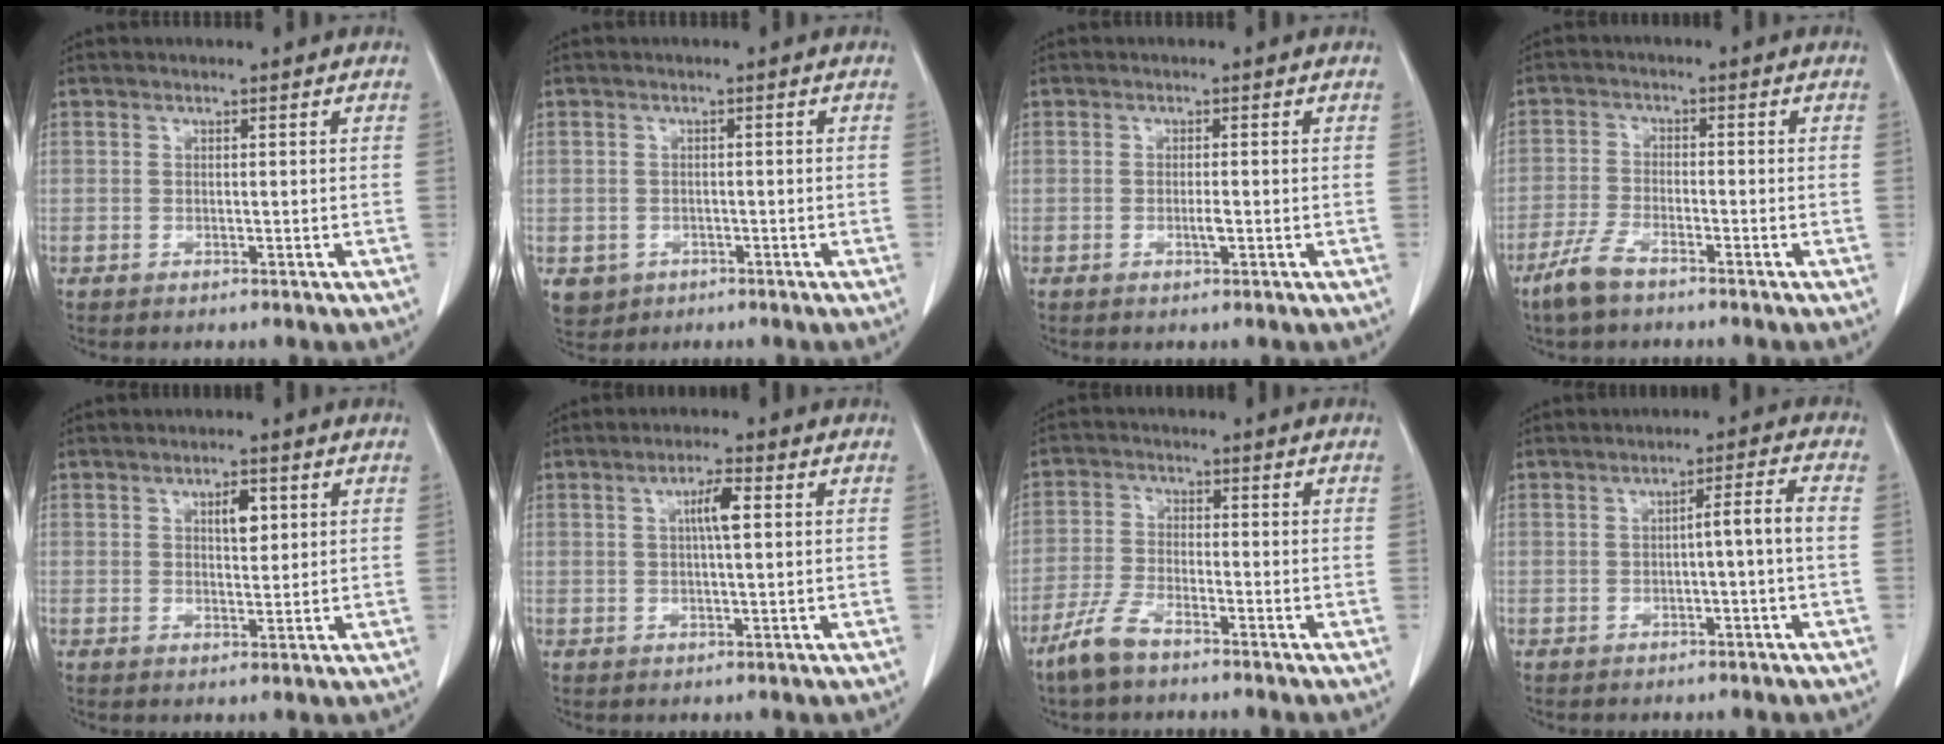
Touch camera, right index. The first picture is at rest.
{"total": 3.7, "force": [-1.5, 3.3, 0.7], "torque": [-0.010, 0.003, -0.018]}
{"total": 1.2, "force": [-0.4, 0.2, 1.1], "torque": [-0.022, -0.001, -0.008]}
{"total": 5.0, "force": [-3.8, 1.1, 3.1], "torque": [-0.074, -0.005, -0.077]}
{"total": 3.2, "force": [1.2, 1.3, 2.7], "torque": [-0.043, 0.000, 0.020]}
{"total": 3.8, "force": [0.9, 0.4, 3.7], "torque": [-0.066, 0.005, 0.014]}
{"total": 5.7, "force": [-4.4, 1.3, 3.4], "torque": [-0.082, -0.007, -0.091]}
{"total": 3.7, "force": [-0.6, -0.6, 3.7], "torque": [-0.054, 0.011, -0.007]}